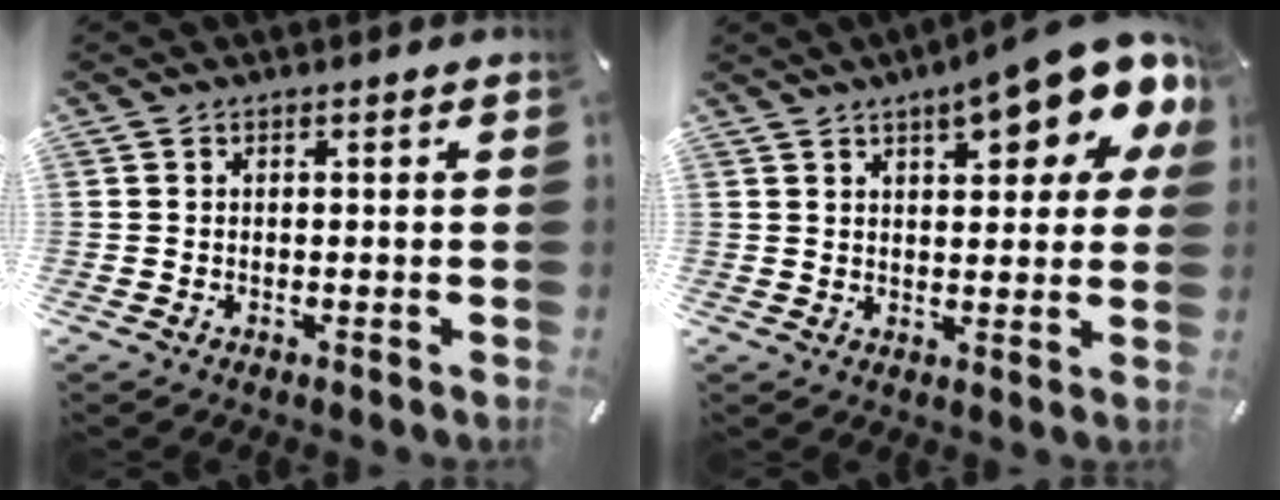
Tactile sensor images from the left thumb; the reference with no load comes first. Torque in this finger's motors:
{"motor_torque": [2.58, 2.43, 1.98, -0.79, 0.15]}